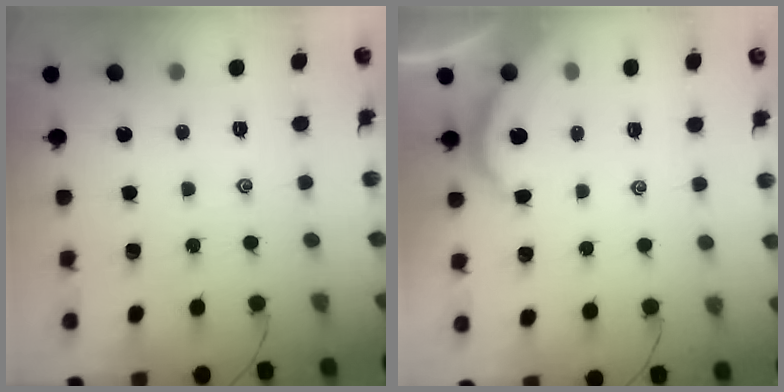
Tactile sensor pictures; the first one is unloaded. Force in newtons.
{"total": 2.6, "press": 2.6, "slide": 0.2}